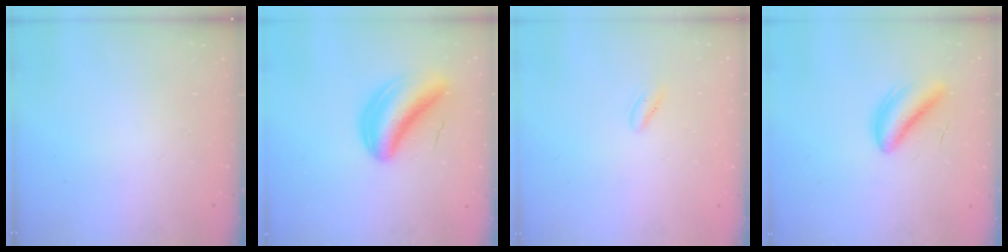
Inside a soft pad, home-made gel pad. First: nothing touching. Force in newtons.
{"total": 7.9, "press": 7.5, "slide": 2.5}
{"total": 1.8, "press": 1.5, "slide": 0.9}
{"total": 5.2, "press": 5.0, "slide": 1.5}